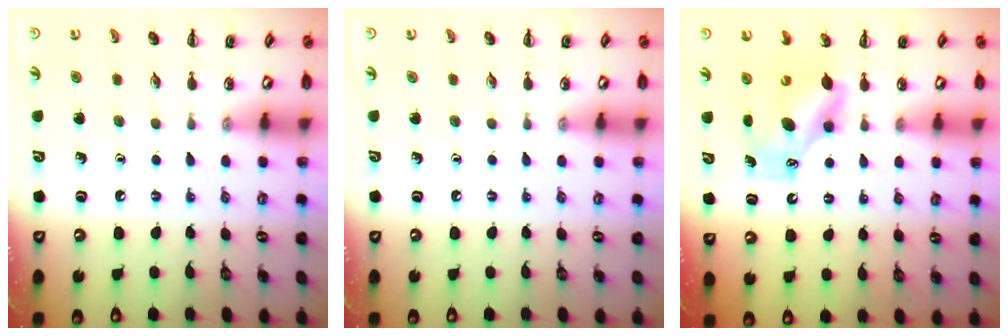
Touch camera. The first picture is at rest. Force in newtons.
{"total": 0.0}
{"total": 8.4, "press": 8.3, "slide": 1.4}